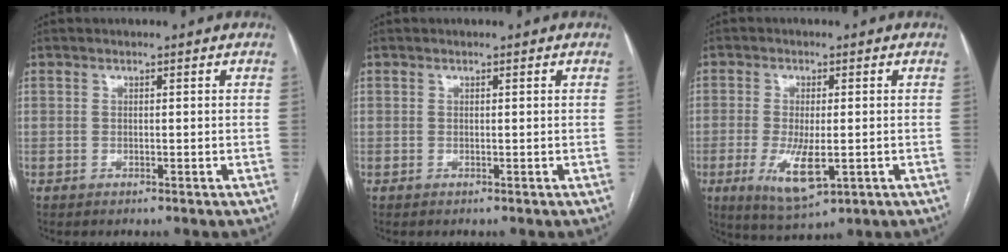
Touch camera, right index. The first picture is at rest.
{"total": 0.0}
{"total": 7.6, "force": [-2.0, 2.5, 6.9], "torque": [-0.135, -0.018, -0.022]}